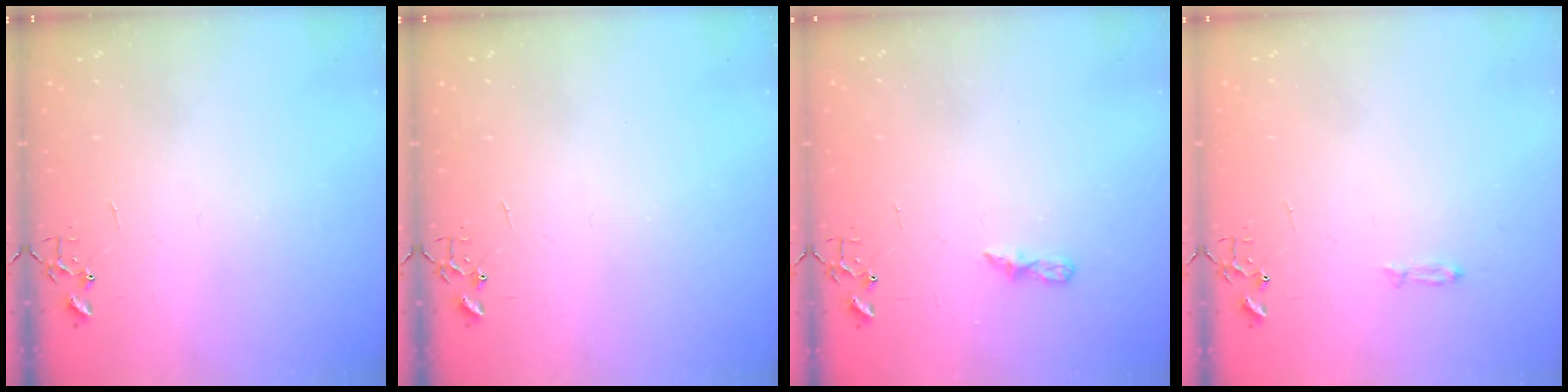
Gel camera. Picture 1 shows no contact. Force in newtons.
{"total": 0.0}
{"total": 5.3, "press": 5.3, "slide": 0.6}
{"total": 3.5, "press": 3.5, "slide": 0.5}